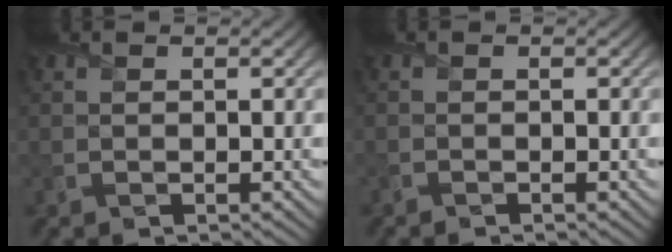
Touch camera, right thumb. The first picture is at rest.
{"total": 0.7, "force": [-0.7, -0.1, -0.1], "torque": [0.004, -0.006, -0.014]}